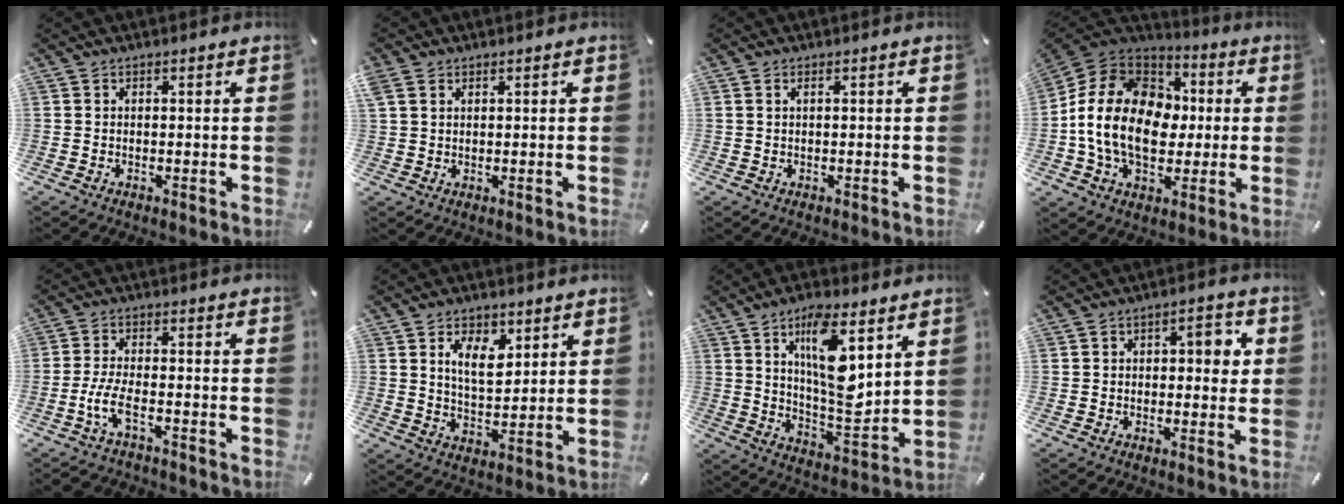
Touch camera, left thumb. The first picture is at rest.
{"total": 3.0, "force": [1.5, 2.3, 1.1], "torque": [-0.026, 0.002, 0.030]}
{"total": 0.8, "force": [0.3, 0.4, 0.7], "torque": [-0.013, 0.002, 0.004]}
{"total": 18.2, "force": [-1.6, 14.1, 11.3], "torque": [-0.241, 0.017, -0.026]}
{"total": 6.6, "force": [-3.4, 2.5, 5.0], "torque": [-0.115, 0.002, -0.066]}
{"total": 8.4, "force": [4.1, 4.9, 5.4], "torque": [-0.083, -0.013, 0.068]}
{"total": 15.7, "force": [6.8, 6.0, 12.8], "torque": [-0.223, -0.036, 0.110]}
{"total": 4.9, "force": [0.3, 3.2, 3.7], "torque": [-0.042, 0.001, -0.007]}